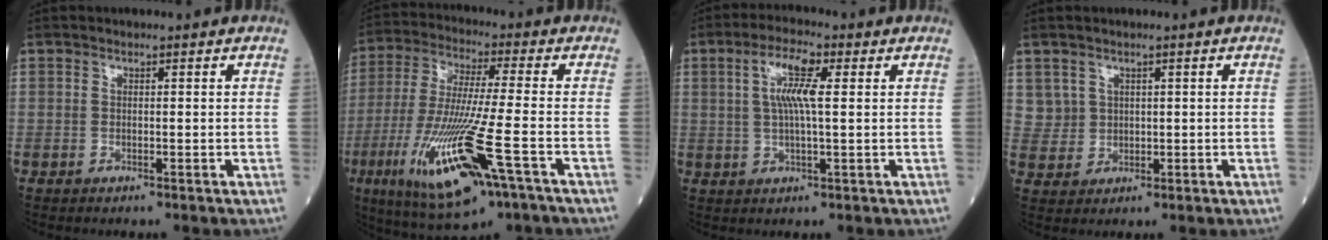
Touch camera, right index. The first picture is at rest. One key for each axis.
{"total": 17.7, "fx": -7.2, "fy": 1.5, "fz": 16.1, "tx": -0.351, "ty": -0.046, "tz": -0.128}
{"total": 7.4, "fx": 2.2, "fy": 0.6, "fz": 7.1, "tx": -0.143, "ty": 0.009, "tz": 0.041}
{"total": 3.4, "fx": 1.7, "fy": 2.9, "fz": 0.0, "tx": 0.007, "ty": 0.004, "tz": 0.036}